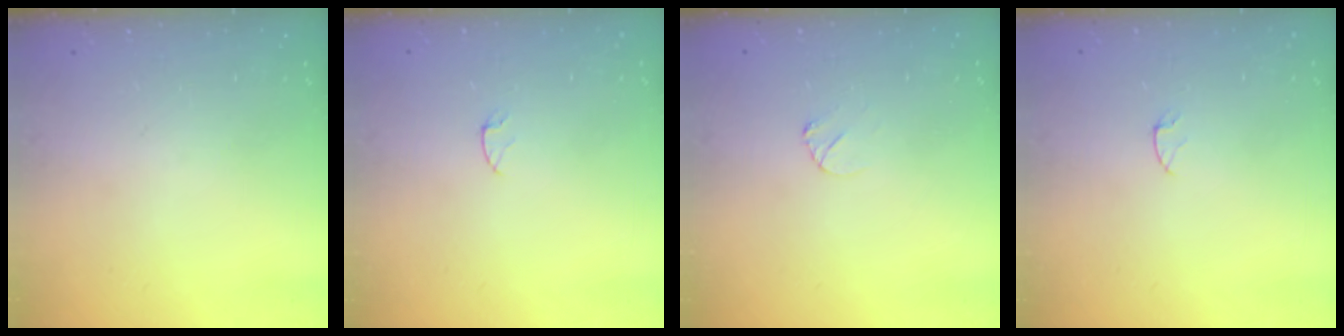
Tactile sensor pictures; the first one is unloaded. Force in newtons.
{"total": 2.9, "press": 2.9, "slide": 0.3}
{"total": 2.8, "press": 2.8, "slide": 0.3}
{"total": 2.9, "press": 2.9, "slide": 0.3}